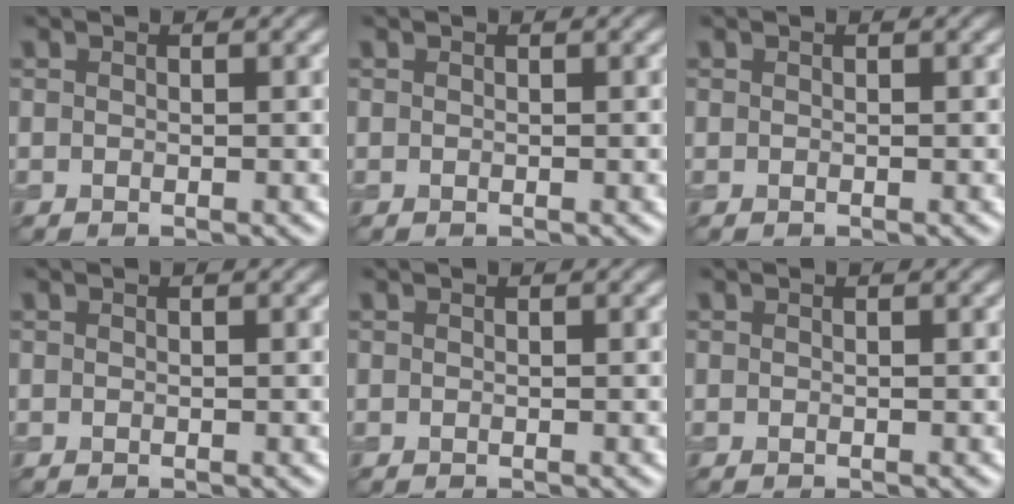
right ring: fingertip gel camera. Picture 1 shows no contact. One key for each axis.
{"total": 0.0}
{"total": 0.0}
{"total": 0.0}
{"total": 0.0}
{"total": 0.0}